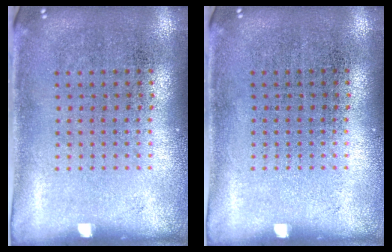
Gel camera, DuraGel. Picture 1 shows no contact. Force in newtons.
{"total": 0.0}